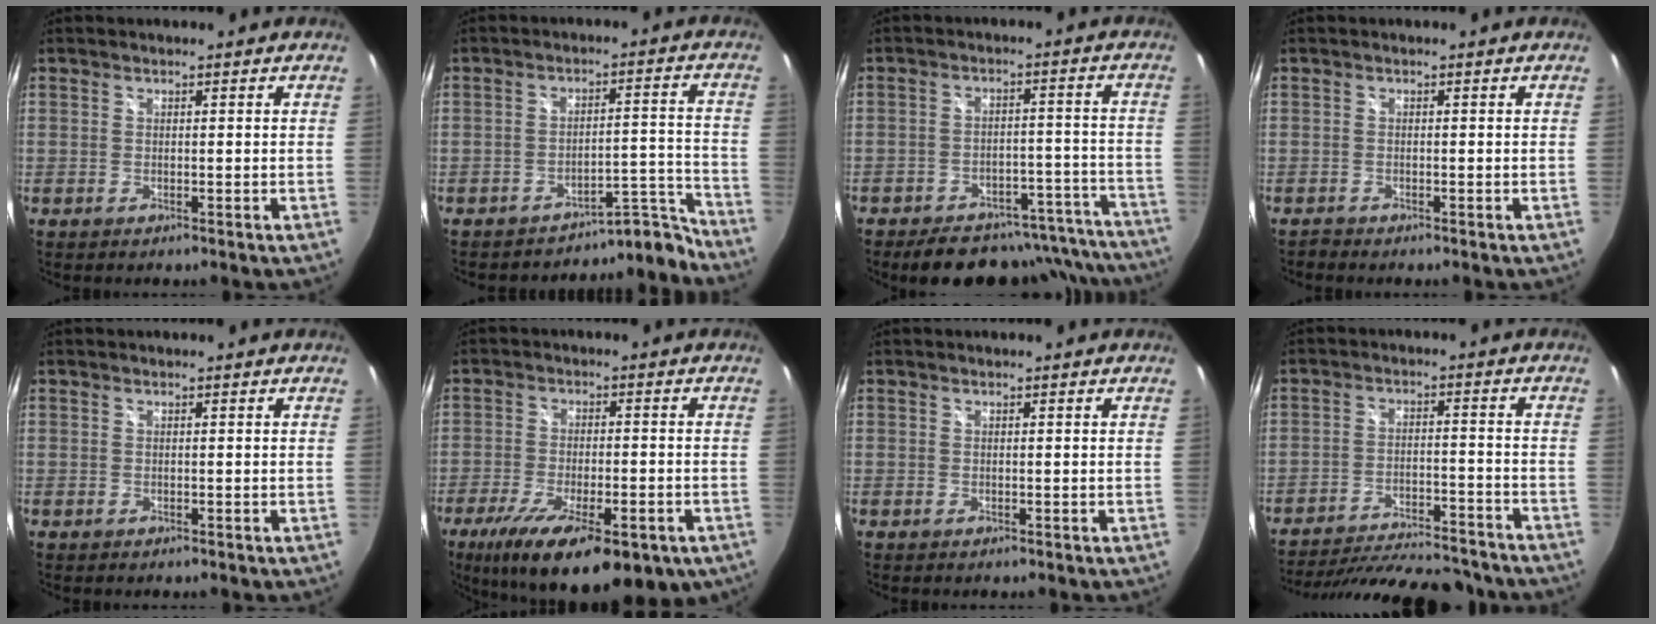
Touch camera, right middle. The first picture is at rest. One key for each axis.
{"total": 8.9, "fx": -8.8, "fy": 1.3, "fz": 0.2, "tx": 0.012, "ty": 0.048, "tz": -0.123}
{"total": 21.7, "fx": -19.5, "fy": 7.5, "fz": 6.2, "tx": -0.095, "ty": 0.046, "tz": -0.225}
{"total": 0.7, "fx": -0.7, "fy": 0.1, "fz": -0.1, "tx": 0.002, "ty": -0.004, "tz": -0.017}
{"total": 0.0}
{"total": 21.1, "fx": -12.6, "fy": 7.6, "fz": 15.2, "tx": -0.280, "ty": -0.062, "tz": -0.180}
{"total": 0.0}
{"total": 23.8, "fx": -21.0, "fy": 5.4, "fz": 9.8, "tx": -0.186, "ty": -0.020, "tz": -0.287}